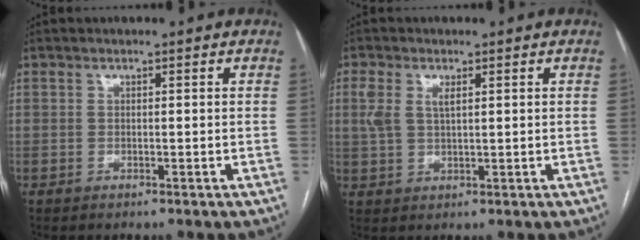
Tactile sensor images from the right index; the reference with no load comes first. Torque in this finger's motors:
{"motor_torque": [0.26, 0.12, 0.12, 0.04]}